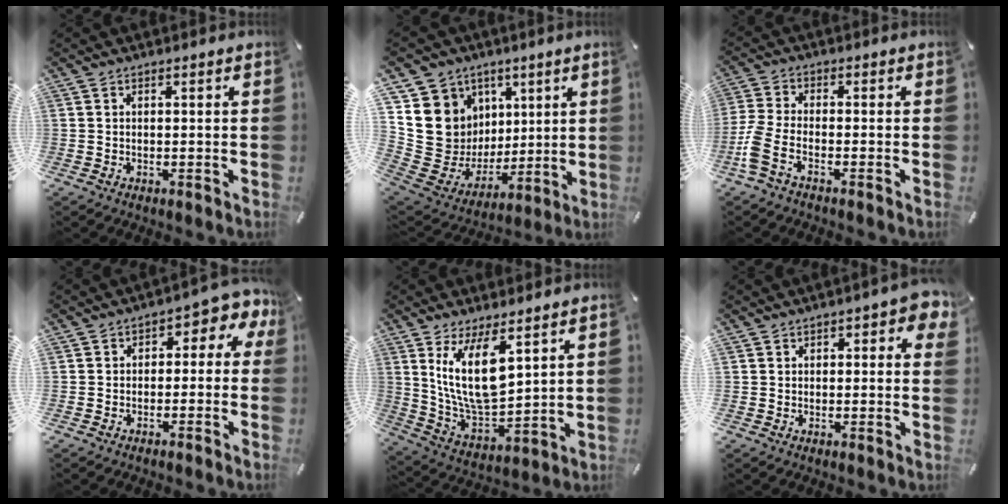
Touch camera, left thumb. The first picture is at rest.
{"total": 14.2, "force": [2.9, 13.8, 2.1], "torque": [-0.017, -0.035, 0.087]}
{"total": 6.3, "force": [-3.2, 2.5, 4.8], "torque": [-0.118, -0.006, -0.061]}
{"total": 4.7, "force": [-0.1, 3.5, 3.1], "torque": [-0.039, 0.001, -0.010]}
{"total": 15.2, "force": [7.1, 6.6, 11.7], "torque": [-0.249, -0.034, 0.125]}
{"total": 3.7, "force": [2.0, 2.3, 2.1], "torque": [-0.019, -0.005, 0.034]}